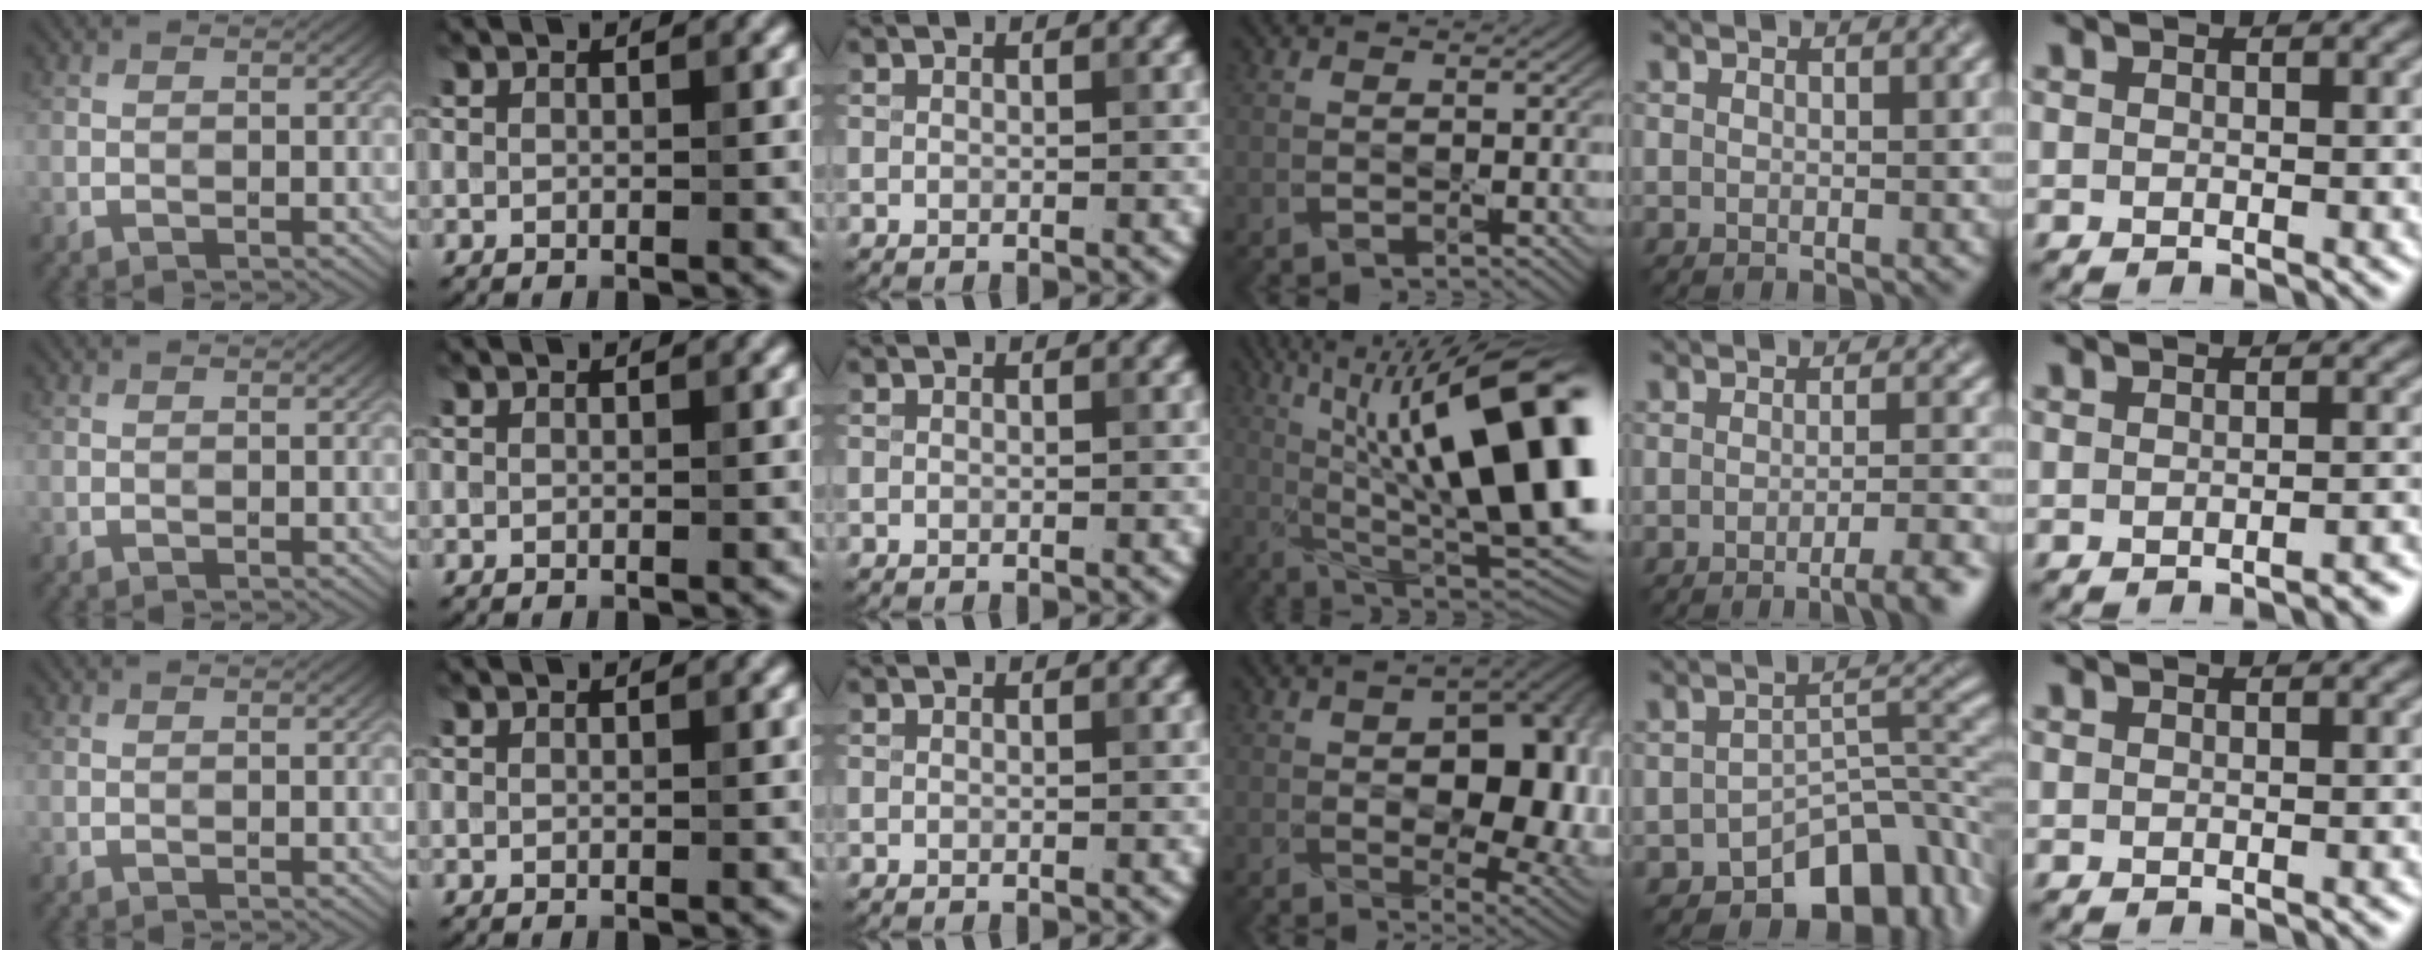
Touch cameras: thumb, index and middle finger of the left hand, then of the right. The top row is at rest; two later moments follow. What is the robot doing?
{"motion": "press", "object": "syringe"}